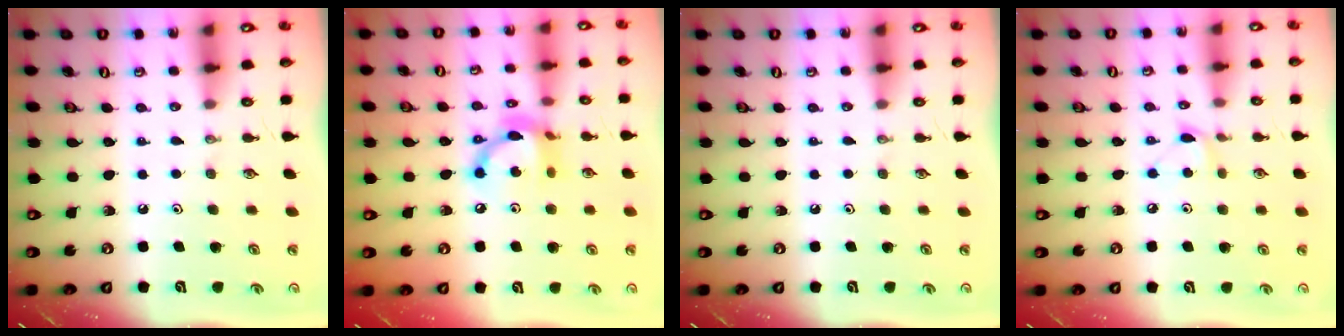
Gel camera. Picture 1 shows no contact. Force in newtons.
{"total": 12.9, "press": 12.9, "slide": 0.7}
{"total": 0.0}
{"total": 4.8, "press": 4.8, "slide": 0.6}